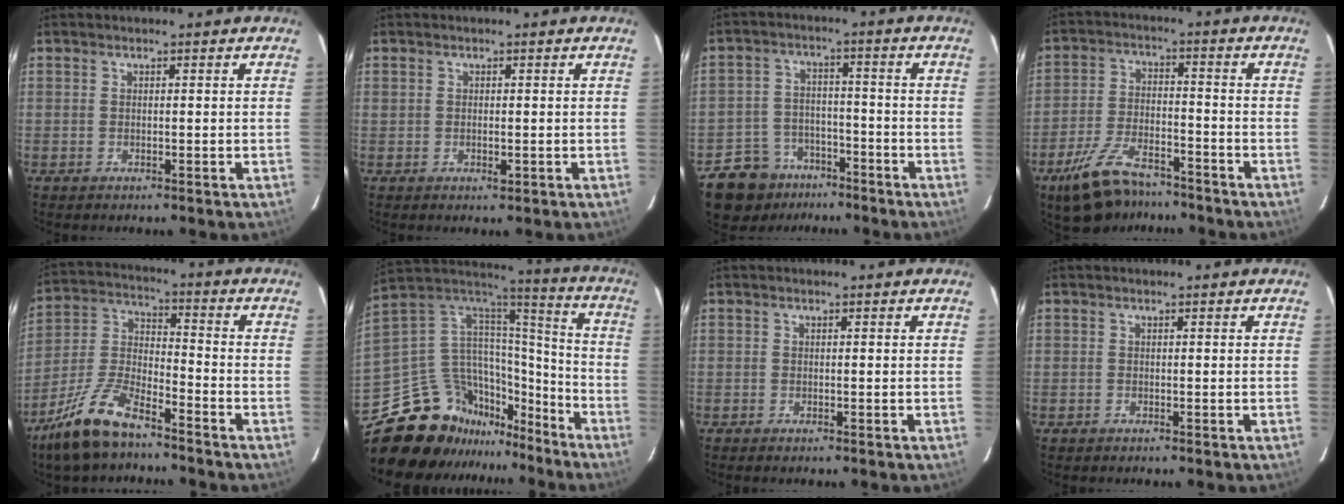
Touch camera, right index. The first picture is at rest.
{"total": 1.2, "force": [-0.2, 0.6, 1.0], "torque": [-0.018, -0.002, -0.001]}
{"total": 9.3, "force": [-6.6, 6.5, 1.1], "torque": [-0.024, 0.021, -0.104]}
{"total": 11.1, "force": [-8.4, 4.1, 5.9], "torque": [-0.123, -0.011, -0.148]}
{"total": 11.7, "force": [-8.8, 3.1, 7.0], "torque": [-0.155, -0.007, -0.171]}
{"total": 26.4, "force": [-21.3, 12.7, 9.0], "torque": [-0.201, 0.044, -0.327]}
{"total": 0.7, "force": [-0.4, 0.0, 0.6], "torque": [-0.010, 0.000, -0.008]}
{"total": 0.0}